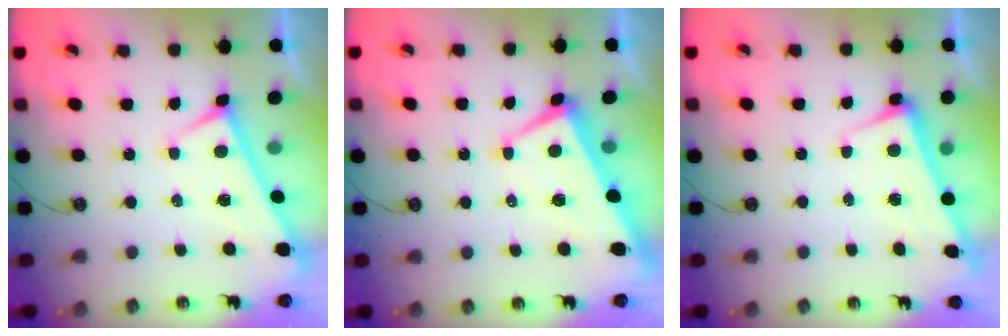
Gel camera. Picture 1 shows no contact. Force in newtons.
{"total": 2.1, "press": 1.9, "slide": 0.9}
{"total": 2.6, "press": 2.5, "slide": 0.7}